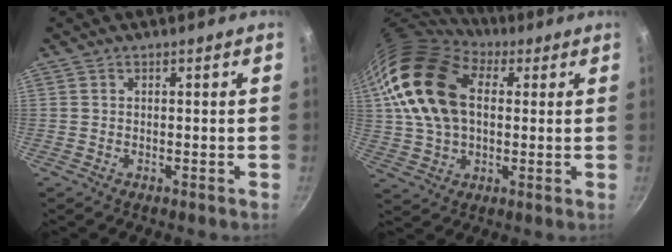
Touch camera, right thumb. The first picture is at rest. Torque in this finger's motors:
{"motor_torque": [-1.01, 2.73, 2.26, 0.51, 0.65]}